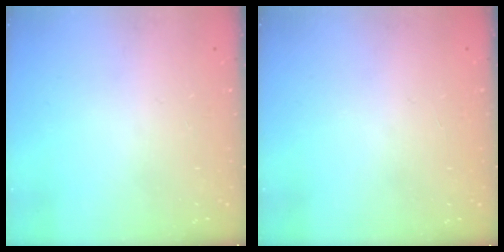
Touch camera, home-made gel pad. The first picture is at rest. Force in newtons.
{"total": 1.0, "press": 0.0, "slide": 1.0}